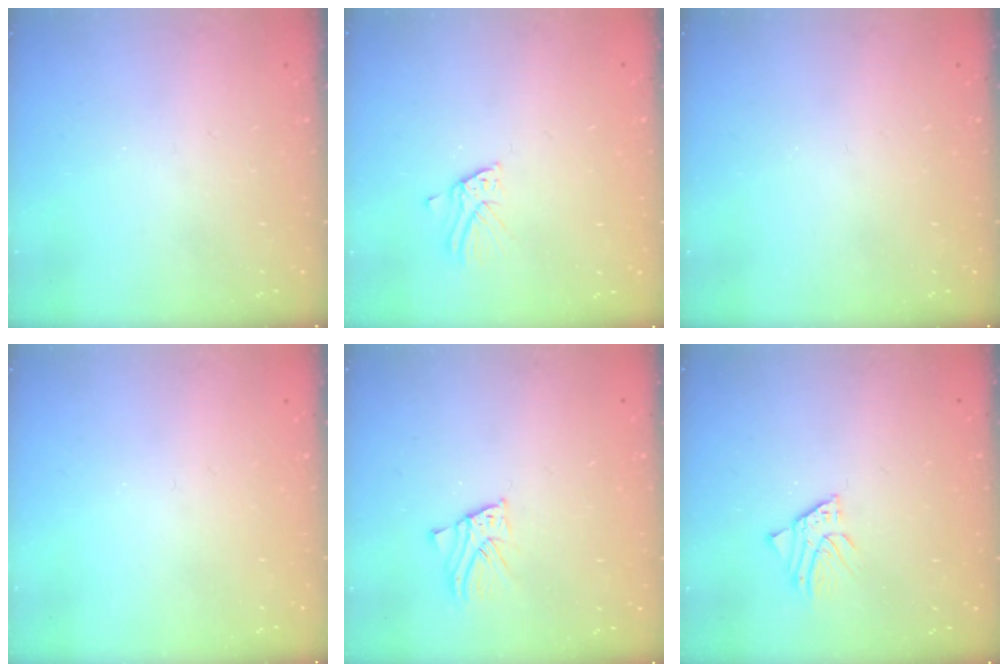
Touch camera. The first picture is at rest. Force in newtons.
{"total": 1.9, "press": 1.9, "slide": 0.1}
{"total": 0.0}
{"total": 0.0}
{"total": 2.5, "press": 2.5, "slide": 0.2}
{"total": 1.4, "press": 1.4, "slide": 0.1}